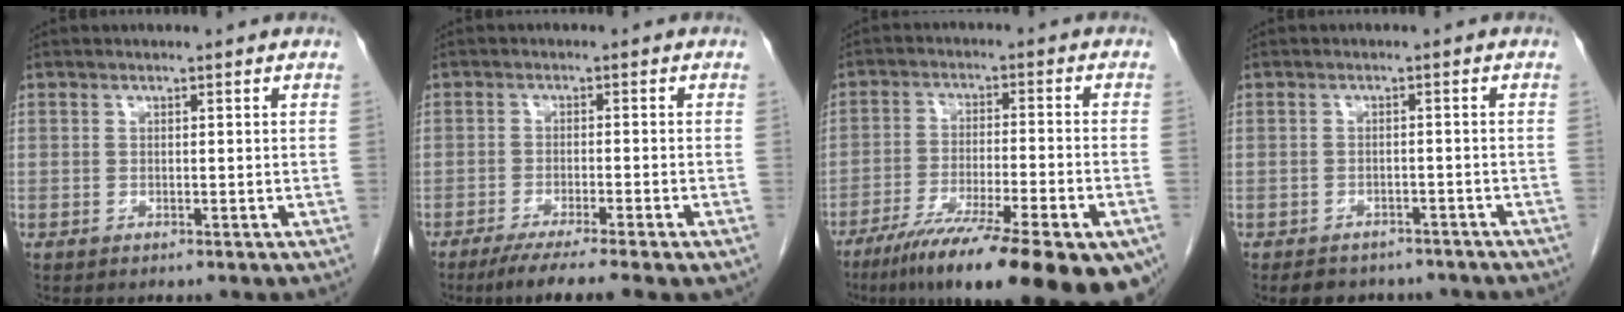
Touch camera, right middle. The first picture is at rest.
{"total": 8.8, "force": [-6.6, 0.1, 5.9], "torque": [-0.081, -0.019, -0.097]}
{"total": 23.1, "force": [-16.4, 2.8, 16.1], "torque": [-0.190, -0.039, -0.246]}
{"total": 8.3, "force": [-7.1, 3.8, 2.4], "torque": [-0.031, 0.007, -0.080]}